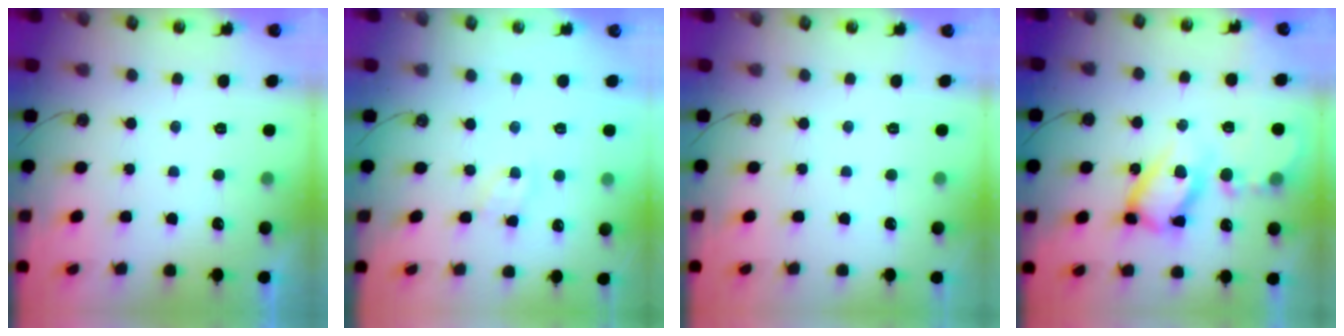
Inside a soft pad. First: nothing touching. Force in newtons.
{"total": 2.8, "press": 2.8, "slide": 0.4}
{"total": 0.0}
{"total": 14.7, "press": 14.6, "slide": 1.2}